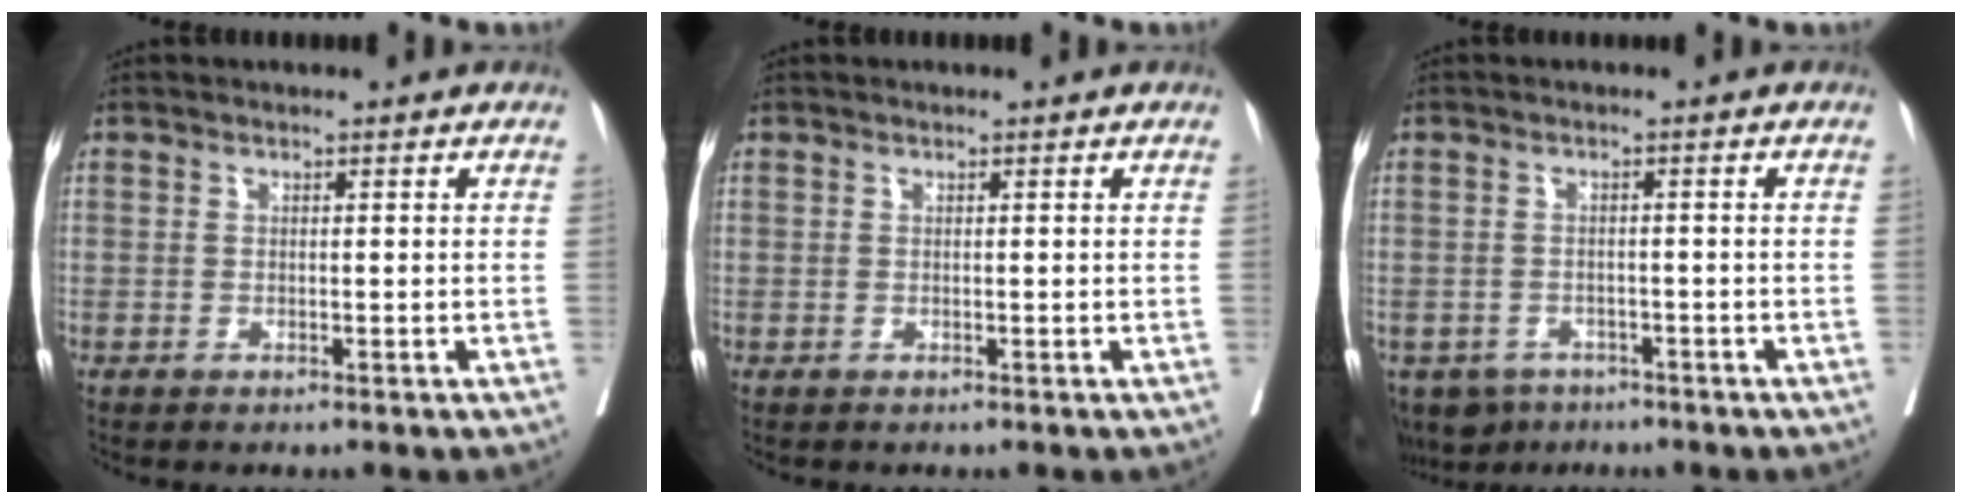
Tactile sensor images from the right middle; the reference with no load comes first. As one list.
[{"total": 0.0}, {"total": 5.3, "force": [-3.8, 3.5, 1.3], "torque": [-0.017, 0.000, -0.056]}]